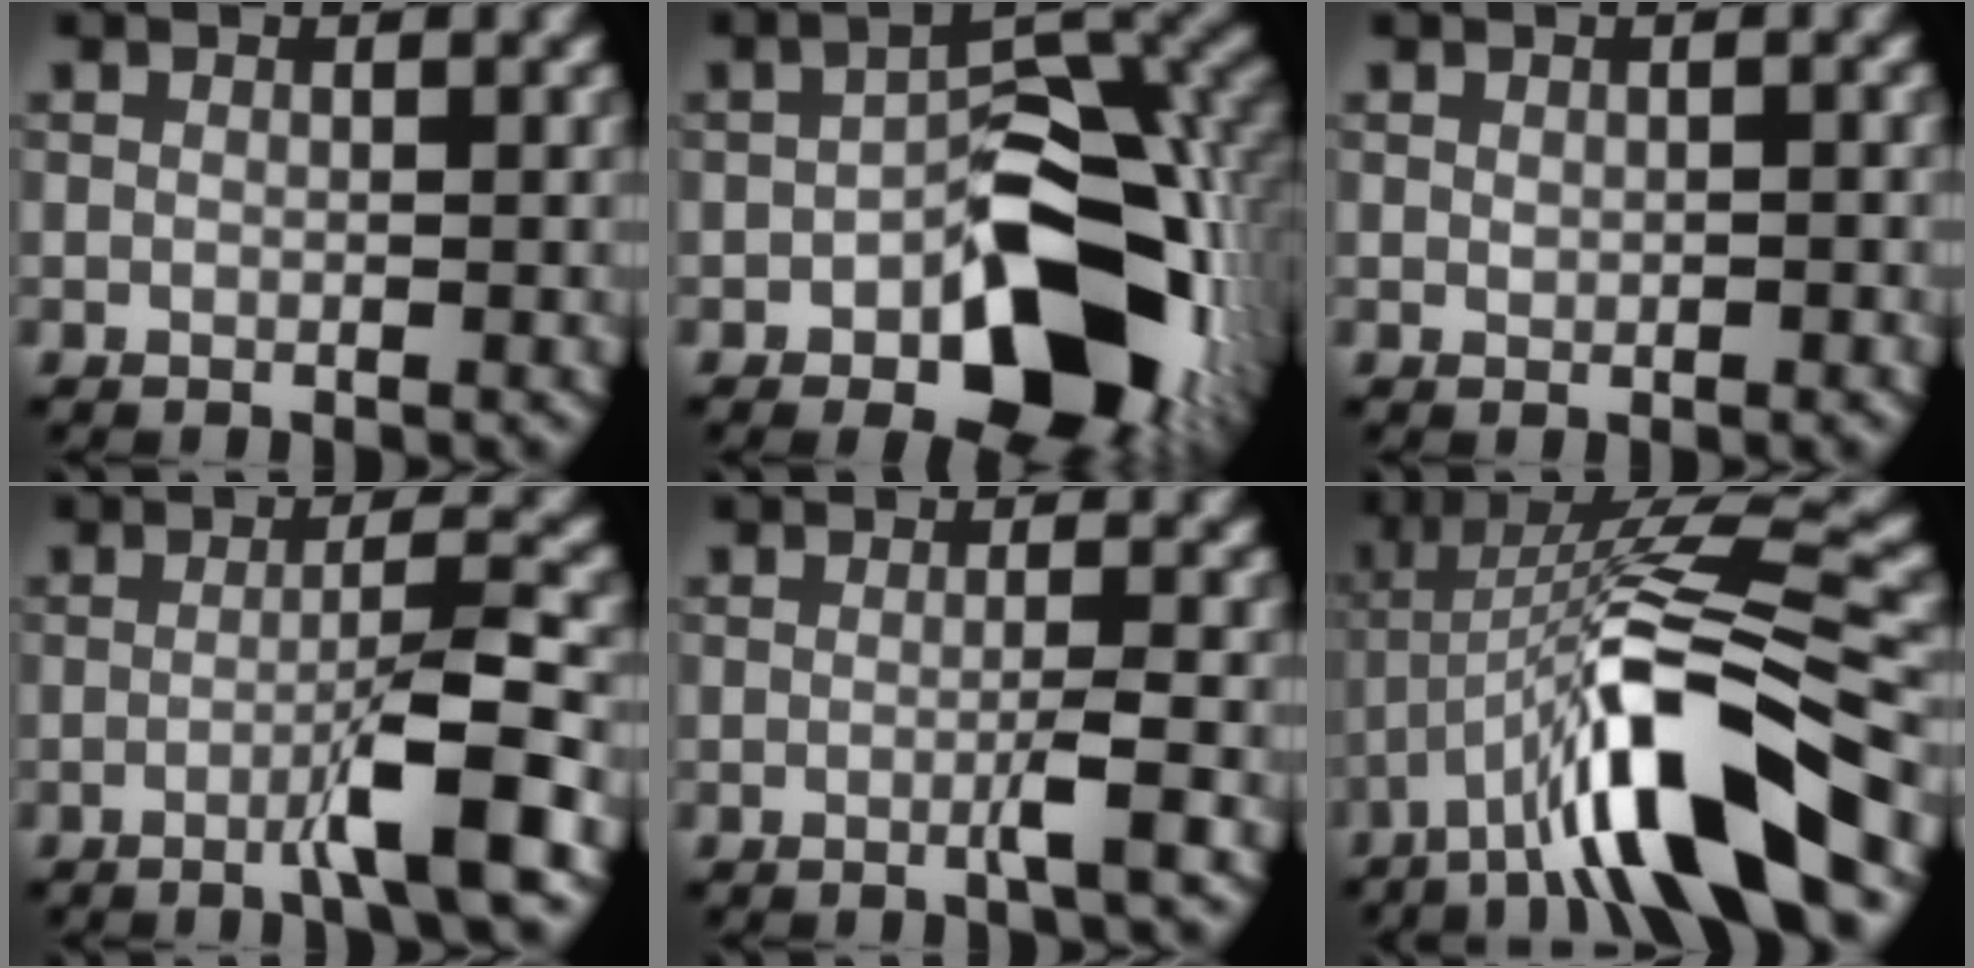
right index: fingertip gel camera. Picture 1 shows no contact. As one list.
[{"total": 12.8, "force": [-4.3, 7.0, 9.8], "torque": [-0.120, 0.002, -0.067]}, {"total": 0.9, "force": [-0.1, 0.5, 0.7], "torque": [-0.011, 0.000, 0.000]}, {"total": 4.9, "force": [-1.9, 0.3, 4.6], "torque": [-0.067, 0.014, -0.047]}, {"total": 1.9, "force": [-0.6, 0.0, 1.8], "torque": [-0.030, 0.002, -0.018]}, {"total": 11.9, "force": [-5.4, 2.3, 10.4], "torque": [-0.187, 0.017, -0.094]}]